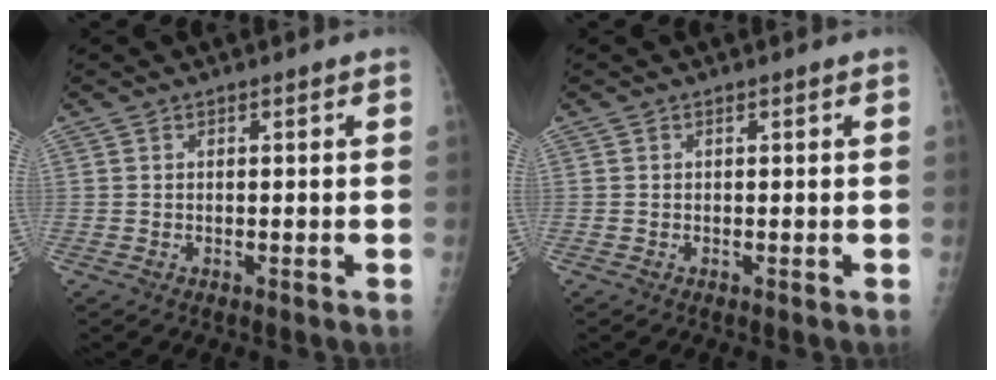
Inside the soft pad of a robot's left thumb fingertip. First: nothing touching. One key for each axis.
{"total": 0.0}